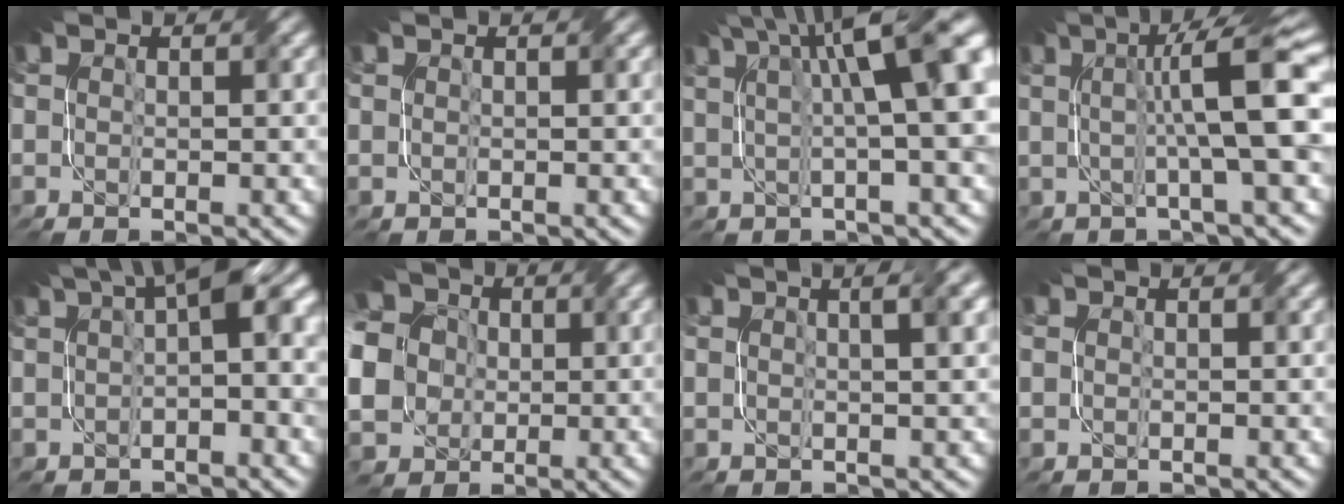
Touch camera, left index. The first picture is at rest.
{"total": 1.1, "force": [0.6, 0.1, -0.9], "torque": [0.015, 0.005, 0.005]}
{"total": 9.7, "force": [3.6, 2.8, 8.6], "torque": [-0.112, 0.028, 0.055]}
{"total": 6.4, "force": [1.3, 0.7, 6.2], "torque": [-0.090, 0.018, 0.015]}
{"total": 5.0, "force": [1.8, 1.3, 4.5], "torque": [-0.055, 0.023, 0.019]}
{"total": 12.0, "force": [0.9, 10.7, 5.4], "torque": [-0.145, 0.007, -0.018]}
{"total": 3.6, "force": [2.0, 1.4, 2.7], "torque": [-0.015, 0.025, 0.012]}
{"total": 1.1, "force": [0.6, 0.9, -0.3], "torque": [0.004, 0.006, 0.009]}